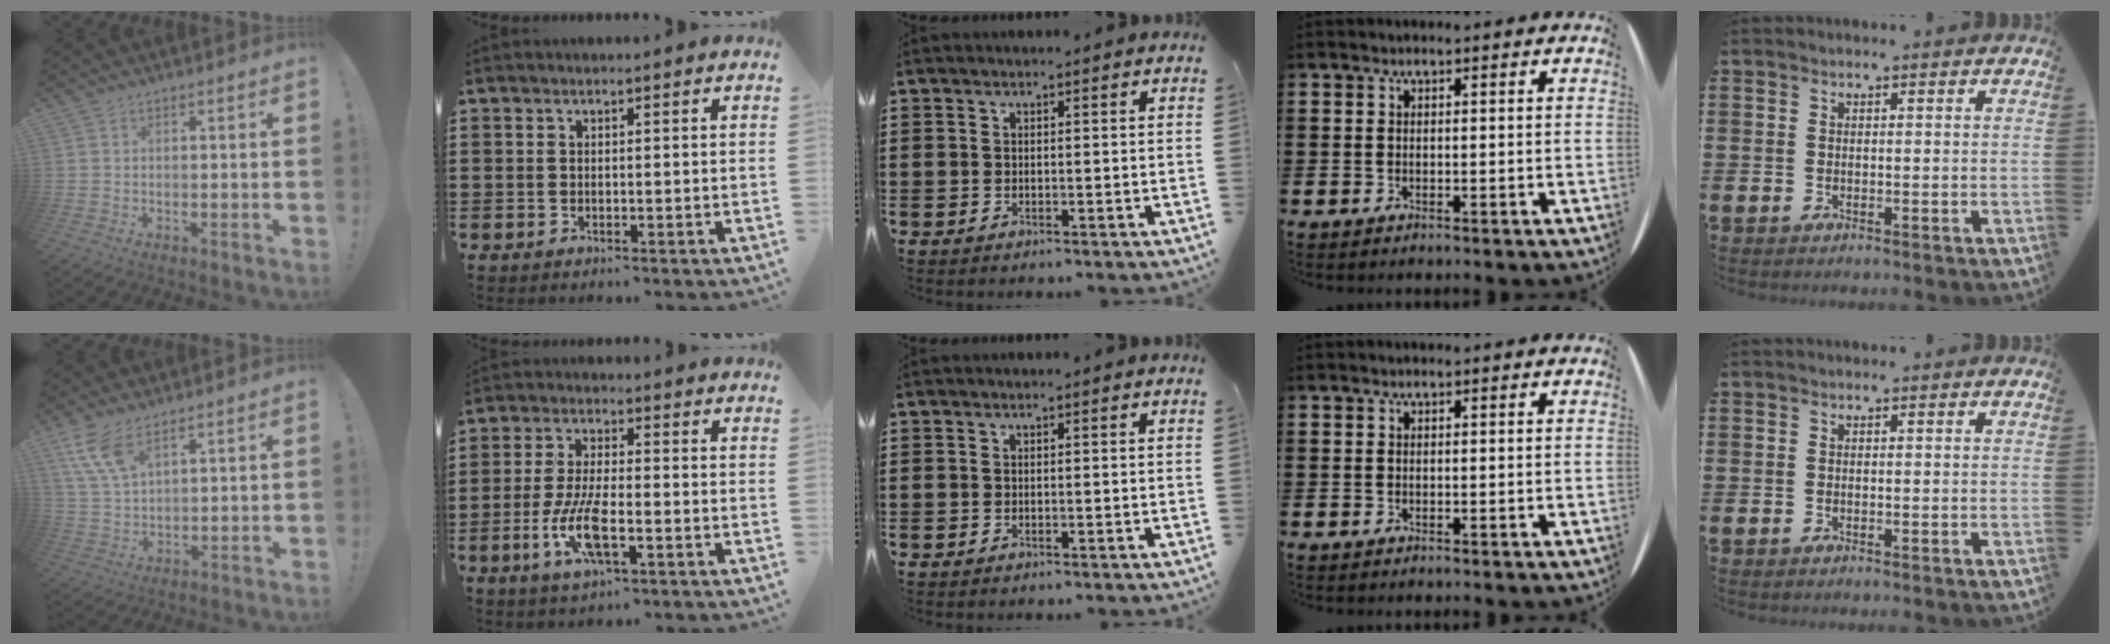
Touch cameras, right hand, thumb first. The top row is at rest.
{"thumb": {"total": 8.6, "force": [5.5, 3.3, 5.7], "torque": [-0.122, -0.023, 0.105]}, "index": {"total": 8.3, "force": [-2.9, 2.7, 7.3], "torque": [-0.165, -0.017, -0.056]}}